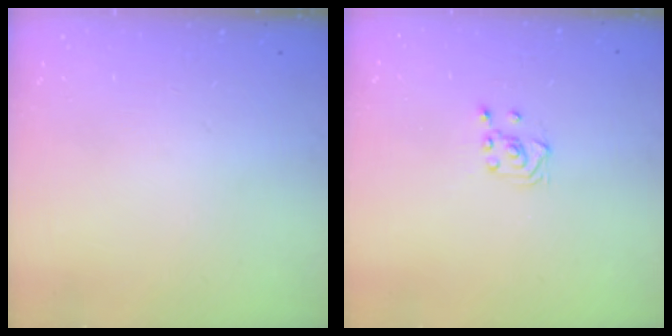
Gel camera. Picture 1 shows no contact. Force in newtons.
{"total": 3.4, "press": 3.3, "slide": 0.8}